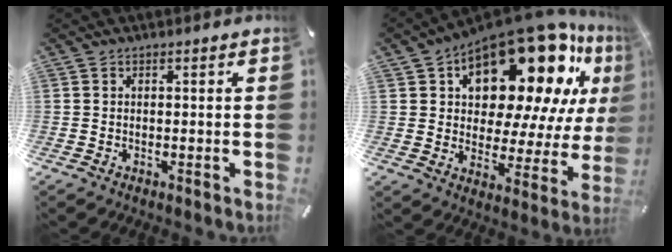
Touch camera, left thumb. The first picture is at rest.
{"total": 22.9, "force": [14.8, 10.8, 13.8], "torque": [-0.205, -0.114, 0.248]}